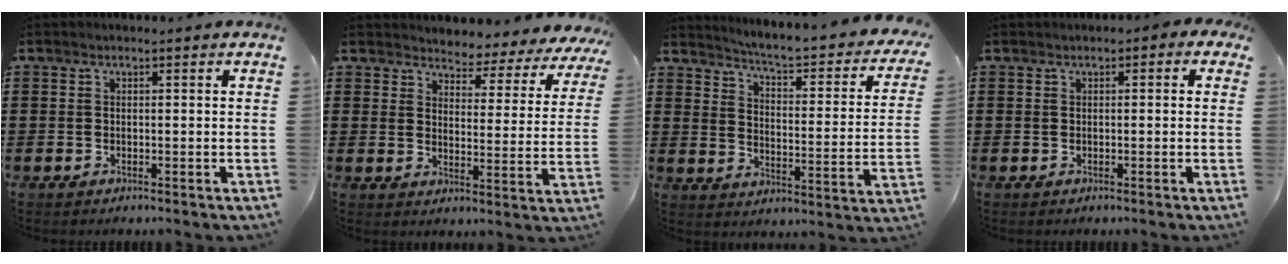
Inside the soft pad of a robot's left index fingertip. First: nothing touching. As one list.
[{"total": 3.2, "force": [3.2, 0.5, -0.1], "torque": [-0.015, -0.033, 0.048]}, {"total": 4.0, "force": [3.6, -0.5, 1.7], "torque": [-0.047, -0.041, 0.048]}, {"total": 0.8, "force": [-0.3, 0.6, 0.4], "torque": [-0.011, 0.002, -0.008]}]